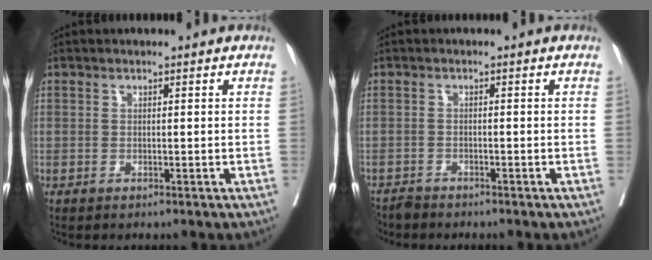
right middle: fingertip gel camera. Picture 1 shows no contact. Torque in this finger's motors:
{"motor_torque": [0.00, -0.02, 0.09, 0.02]}